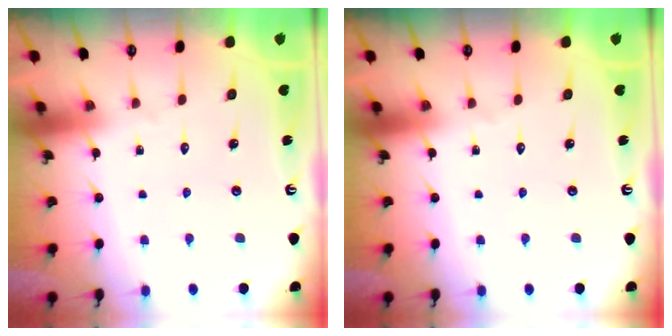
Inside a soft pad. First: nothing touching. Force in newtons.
{"total": 0.0}